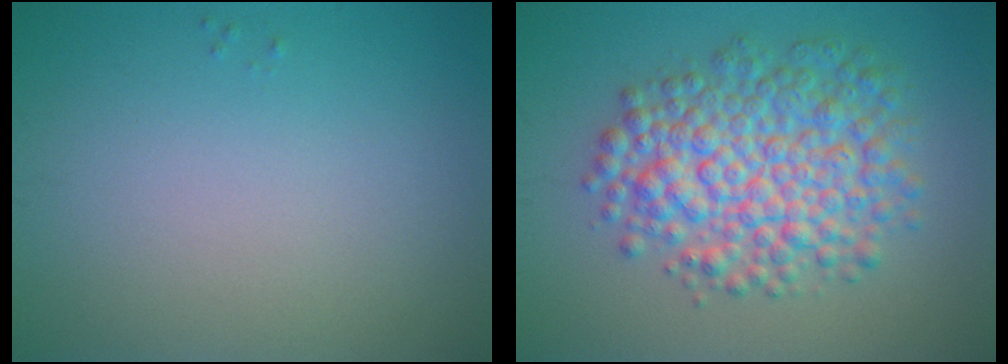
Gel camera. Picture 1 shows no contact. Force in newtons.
{"total": 7.6, "press": 7.6, "slide": 0.2}